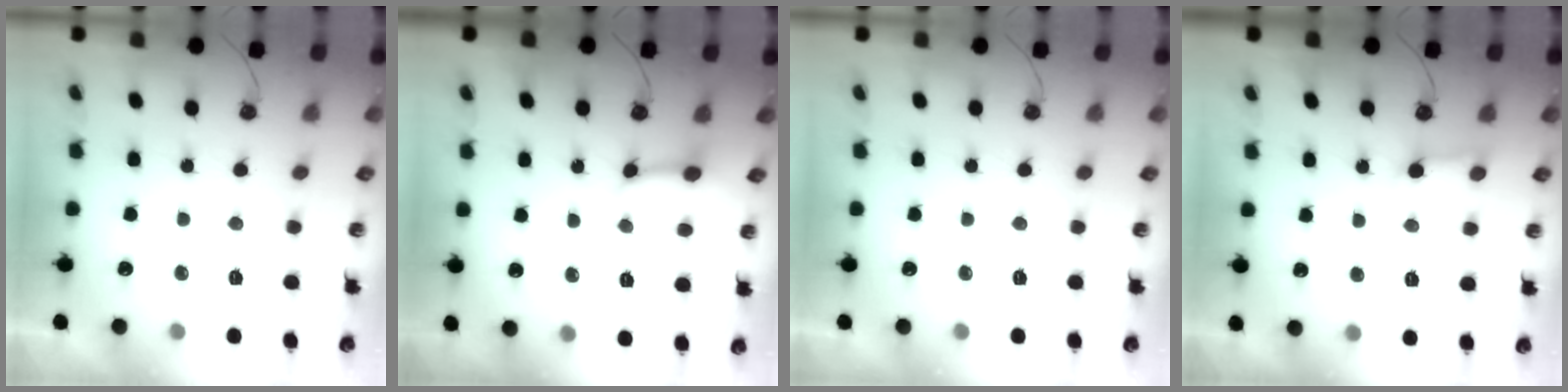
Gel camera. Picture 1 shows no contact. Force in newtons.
{"total": 6.4, "press": 6.4, "slide": 0.7}
{"total": 0.0}
{"total": 4.7, "press": 4.7, "slide": 0.4}